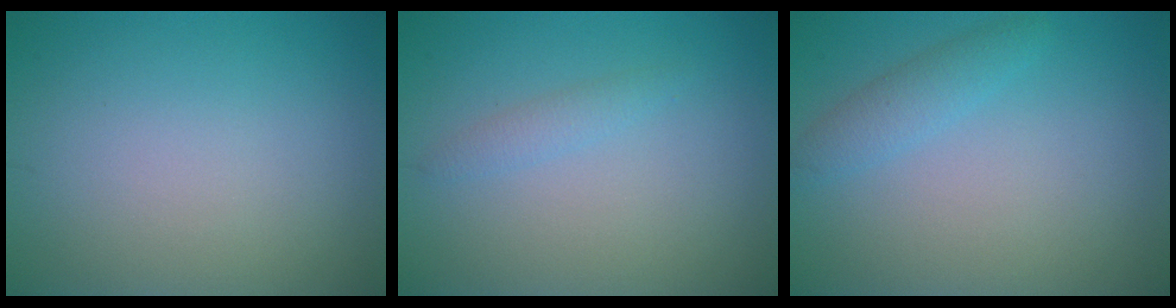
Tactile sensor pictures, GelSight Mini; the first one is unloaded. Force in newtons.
{"total": 1.2, "press": 1.2, "slide": 0.0}
{"total": 1.9, "press": 1.9, "slide": 0.1}